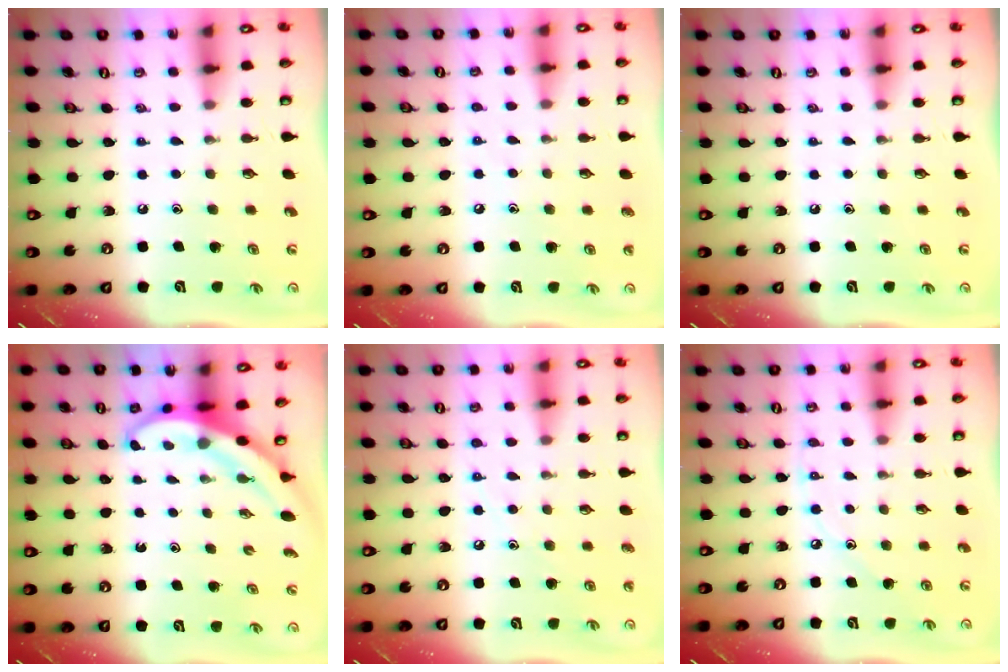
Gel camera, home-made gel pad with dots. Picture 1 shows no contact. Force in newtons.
{"total": 5.3, "press": 5.3, "slide": 0.5}
{"total": 0.0}
{"total": 3.8, "press": 3.7, "slide": 0.2}
{"total": 7.2, "press": 7.1, "slide": 0.6}
{"total": 4.6, "press": 4.6, "slide": 0.1}